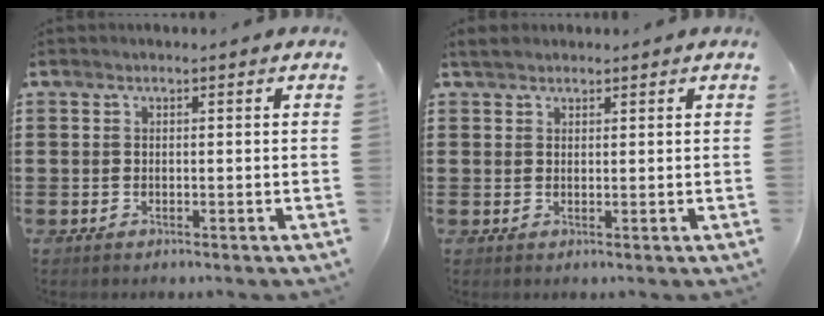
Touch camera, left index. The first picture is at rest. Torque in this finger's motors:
{"motor_torque": [0.08, 0.11, 0.10, -0.01]}